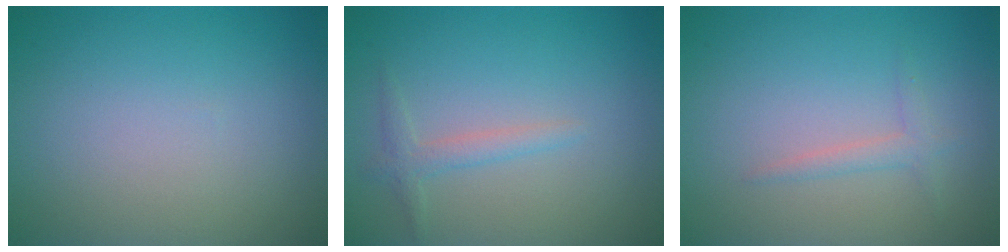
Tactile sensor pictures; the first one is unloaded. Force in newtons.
{"total": 1.5, "press": 1.5, "slide": 0.1}
{"total": 1.4, "press": 1.4, "slide": 0.1}